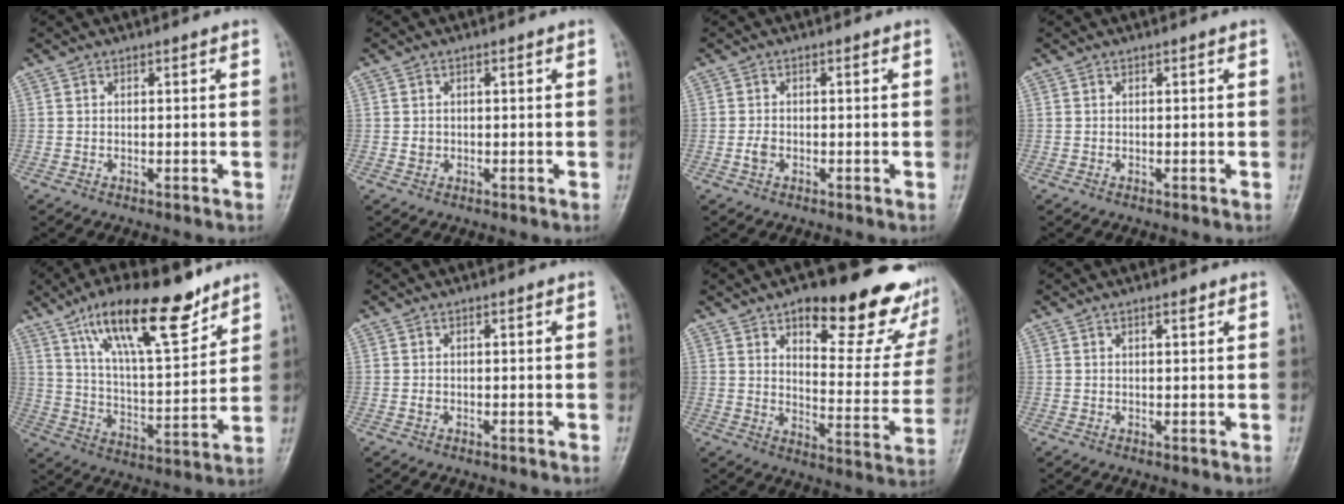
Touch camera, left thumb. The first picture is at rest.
{"total": 1.2, "force": [-0.1, 1.1, 0.5], "torque": [-0.003, 0.002, 0.001]}
{"total": 1.8, "force": [-0.6, 1.2, 1.2], "torque": [-0.022, 0.003, -0.014]}
{"total": 0.0}
{"total": 19.2, "force": [12.4, 6.1, 13.4], "torque": [-0.195, -0.055, 0.219]}
{"total": 0.7, "force": [0.0, 0.5, 0.5], "torque": [-0.005, 0.000, 0.002]}
{"total": 24.2, "force": [14.2, 9.4, 17.3], "torque": [-0.170, -0.059, 0.192]}
{"total": 1.6, "force": [1.0, 0.5, 1.2], "torque": [-0.013, -0.003, 0.014]}